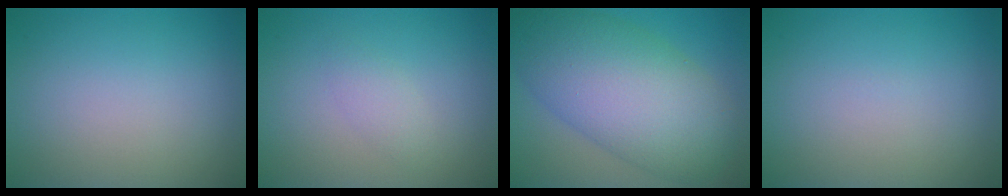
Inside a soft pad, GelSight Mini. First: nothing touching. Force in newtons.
{"total": 1.4, "press": 1.4, "slide": 0.1}
{"total": 11.6, "press": 11.6, "slide": 0.3}
{"total": 0.0}